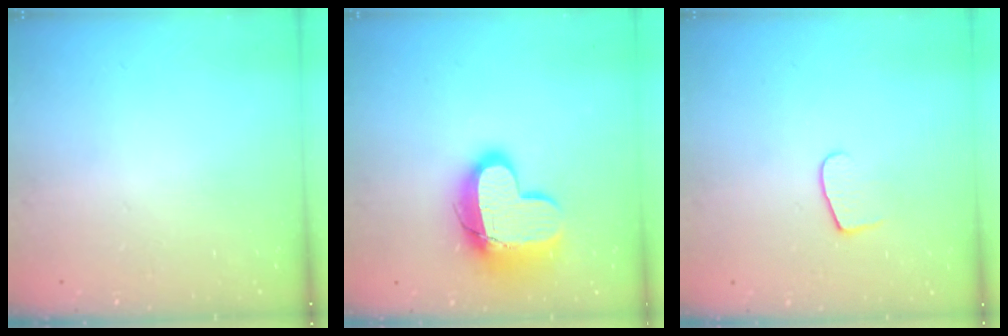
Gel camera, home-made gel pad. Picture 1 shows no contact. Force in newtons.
{"total": 15.2, "press": 15.2, "slide": 1.3}
{"total": 5.5, "press": 5.5, "slide": 0.5}